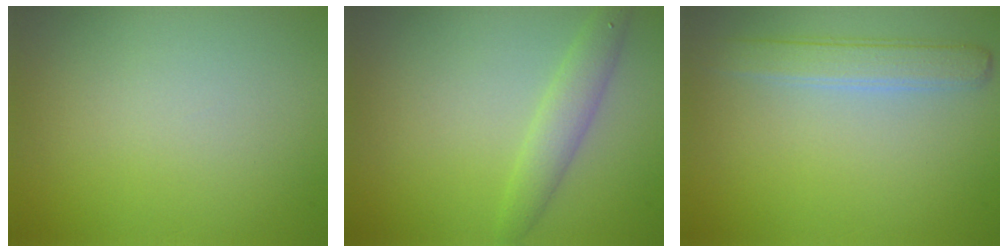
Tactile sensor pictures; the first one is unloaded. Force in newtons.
{"total": 2.5, "press": 2.5, "slide": 0.2}
{"total": 2.8, "press": 2.8, "slide": 0.1}